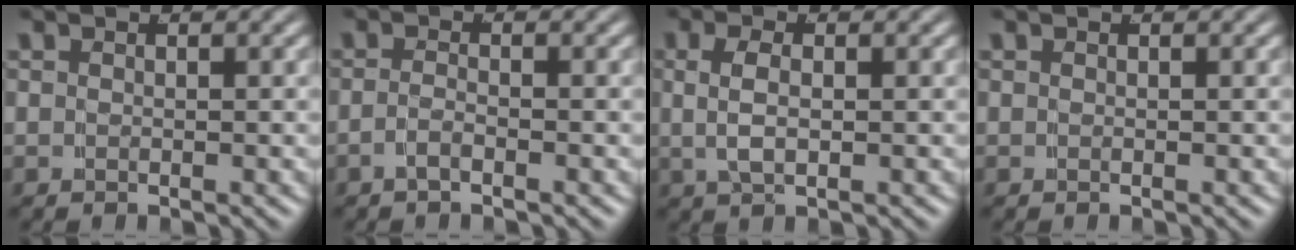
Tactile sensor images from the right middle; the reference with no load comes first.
{"total": 1.5, "force": [-1.3, 0.2, 0.8], "torque": [-0.021, -0.007, -0.027]}
{"total": 3.2, "force": [0.5, 1.8, 2.6], "torque": [-0.054, 0.005, 0.007]}
{"total": 0.0}